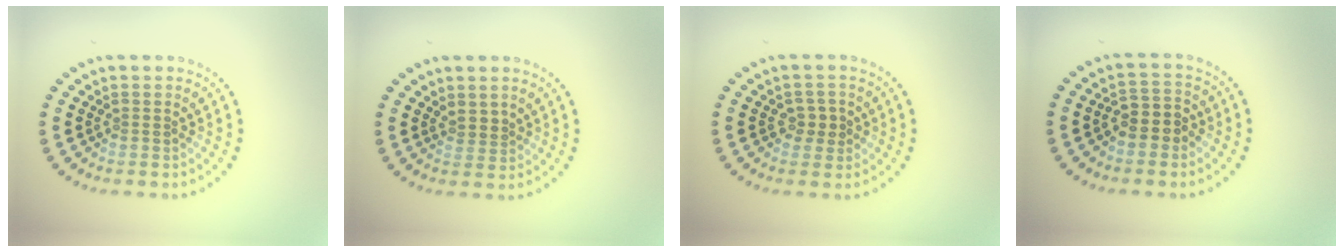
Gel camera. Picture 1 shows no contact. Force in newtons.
{"total": 1.1, "press": 0.7, "slide": 0.9}
{"total": 1.8, "press": 1.7, "slide": 0.5}
{"total": 2.4, "press": 2.3, "slide": 1.0}